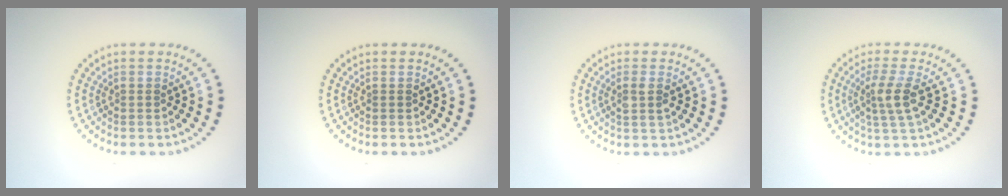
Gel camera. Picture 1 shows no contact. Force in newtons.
{"total": 0.0}
{"total": 1.5, "press": 1.3, "slide": 0.9}
{"total": 2.7, "press": 2.2, "slide": 1.6}